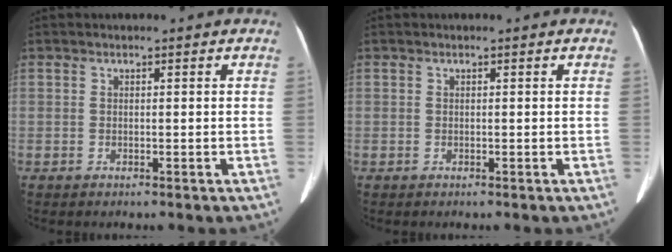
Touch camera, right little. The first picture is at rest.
{"total": 0.0}